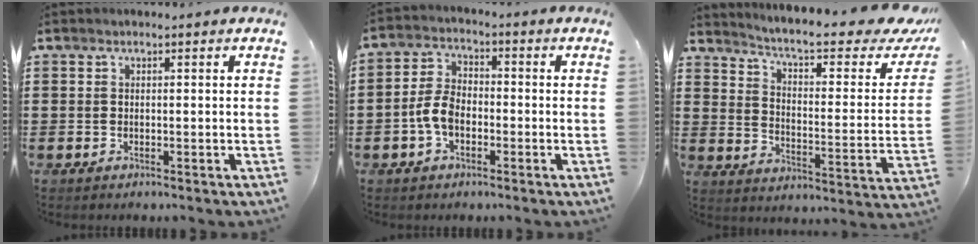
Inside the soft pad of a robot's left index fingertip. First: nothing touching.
{"total": 5.4, "force": [-1.9, 3.2, 3.9], "torque": [-0.105, 0.001, -0.045]}
{"total": 6.6, "force": [5.0, 0.5, 4.2], "torque": [-0.087, -0.043, 0.075]}